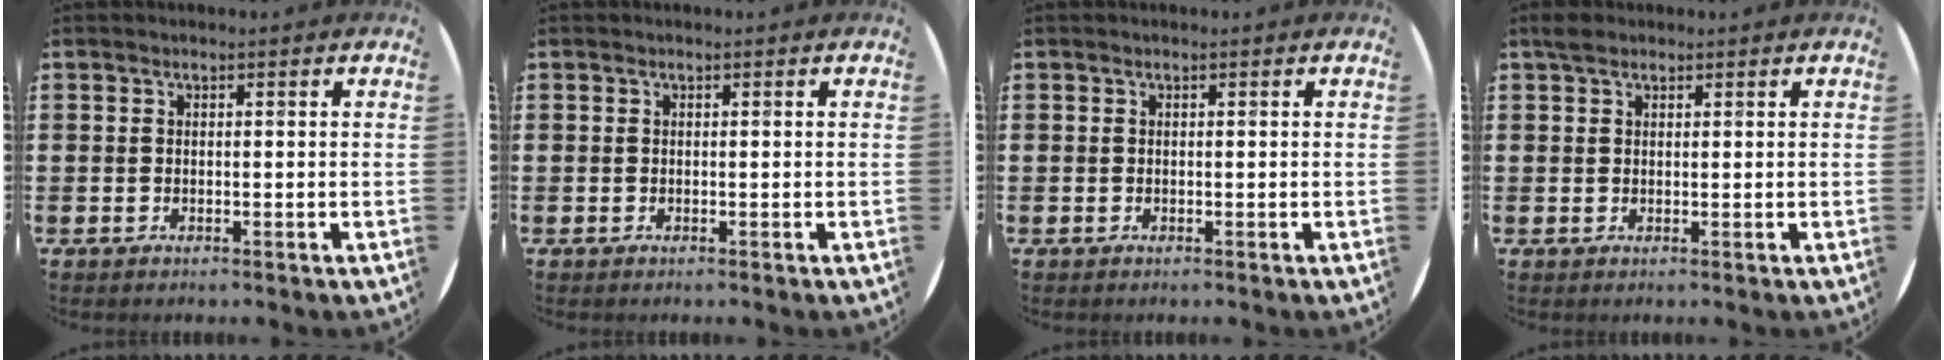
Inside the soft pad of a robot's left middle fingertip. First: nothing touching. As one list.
[{"total": 0.0}, {"total": 0.0}, {"total": 1.4, "force": [1.2, 0.7, 0.5], "torque": [-0.004, 0.002, 0.020]}]